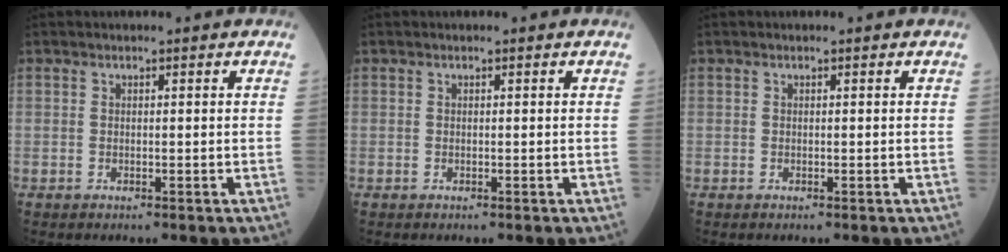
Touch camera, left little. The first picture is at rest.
{"total": 0.0}
{"total": 0.0}